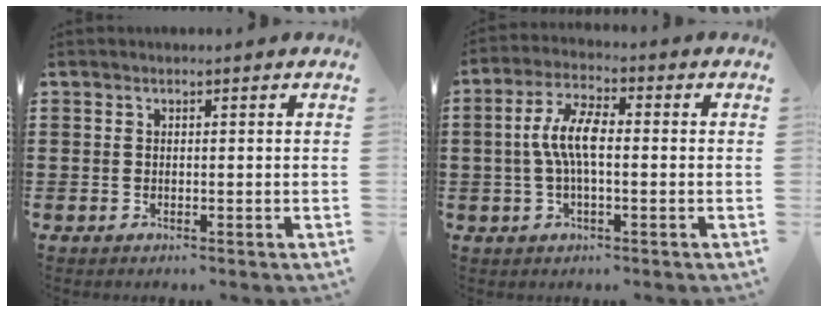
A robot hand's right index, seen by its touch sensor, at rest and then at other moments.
{"total": 6.7, "force": [-0.3, 2.3, 6.3], "torque": [-0.134, 0.001, -0.011]}